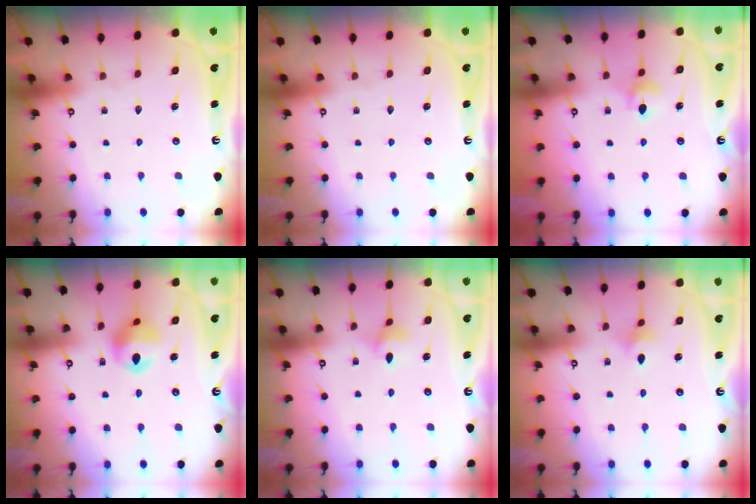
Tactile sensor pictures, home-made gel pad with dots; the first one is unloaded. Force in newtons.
{"total": 0.0}
{"total": 4.9, "press": 4.9, "slide": 0.5}
{"total": 12.1, "press": 11.9, "slide": 1.9}
{"total": 4.2, "press": 4.2, "slide": 0.7}
{"total": 3.5, "press": 3.5, "slide": 0.5}